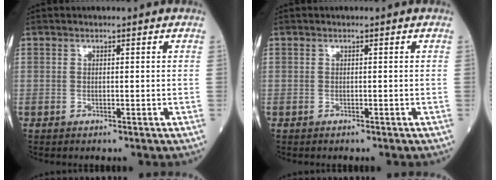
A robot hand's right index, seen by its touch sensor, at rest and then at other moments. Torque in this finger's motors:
{"motor_torque": [0.09, -0.02, -0.03, -0.01]}